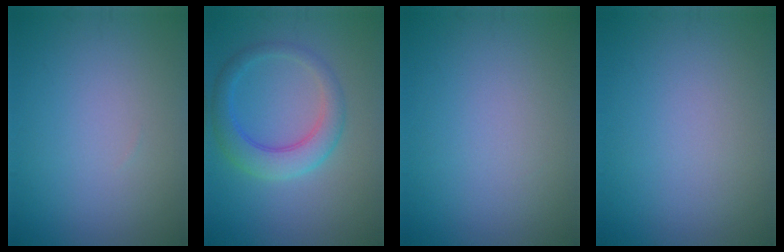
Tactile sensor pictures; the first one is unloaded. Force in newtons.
{"total": 4.3, "press": 4.3, "slide": 0.1}
{"total": 0.0}
{"total": 0.0}